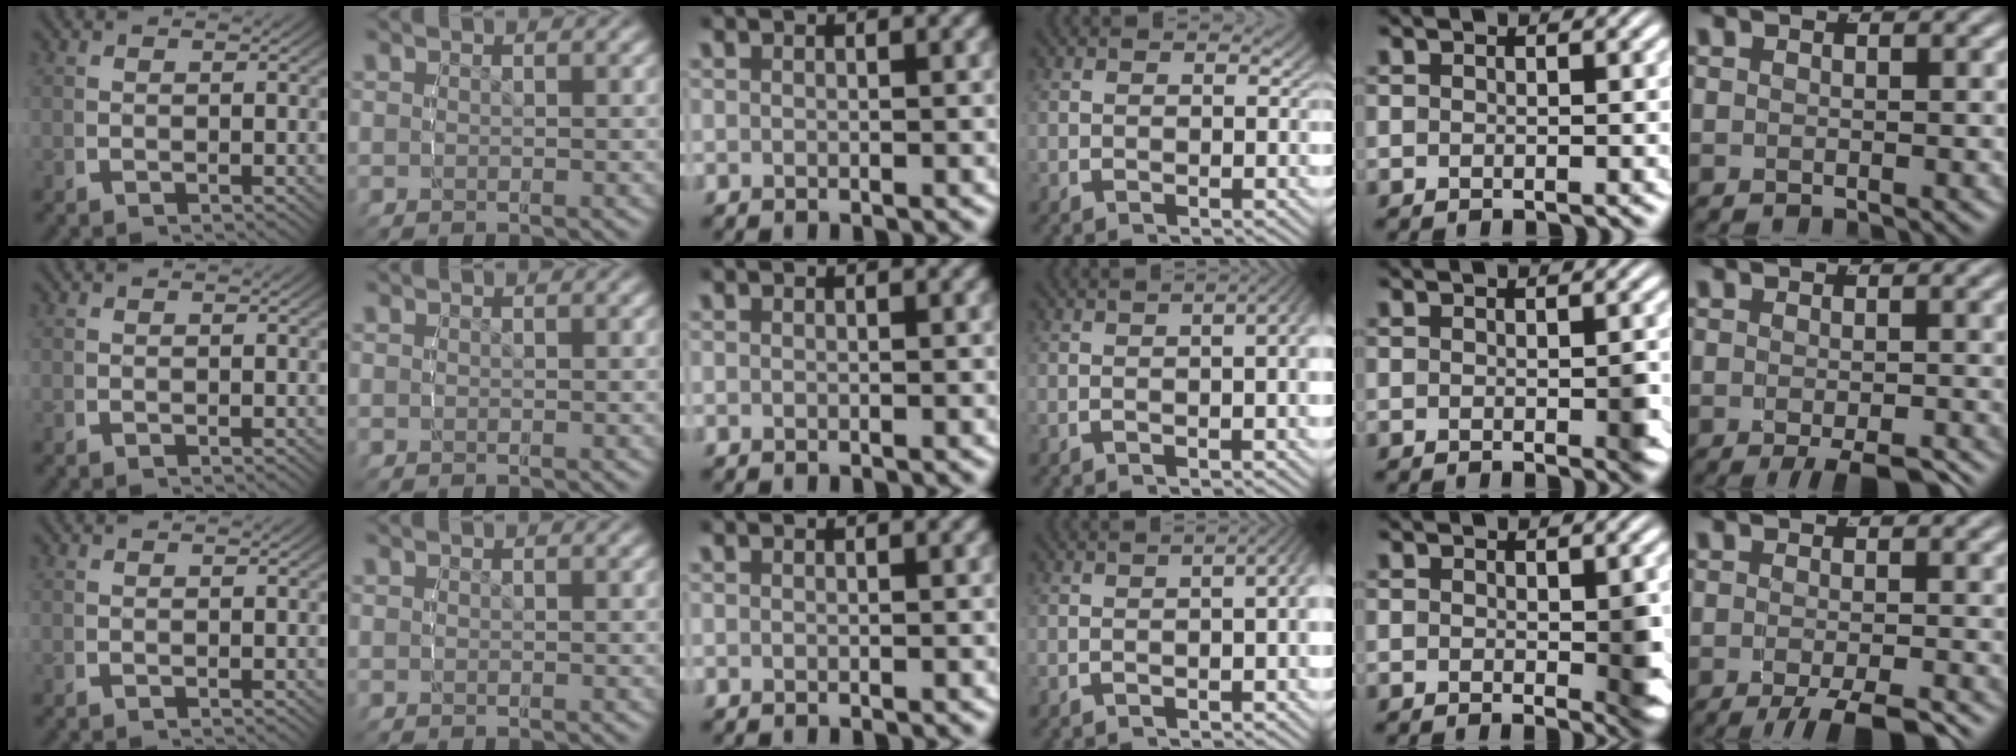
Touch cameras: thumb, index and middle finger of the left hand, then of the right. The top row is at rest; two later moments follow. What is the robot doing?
{"motion": "lift_and_place", "object": "glasses"}